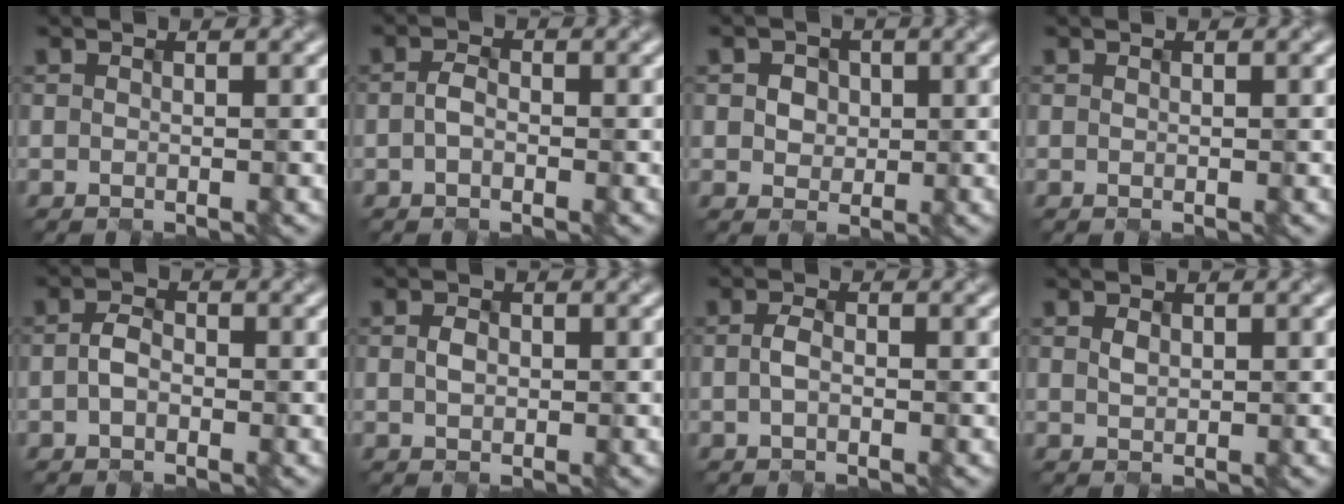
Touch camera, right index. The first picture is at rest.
{"total": 1.3, "force": [-0.6, 0.8, 0.8], "torque": [-0.021, 0.001, -0.010]}
{"total": 2.9, "force": [1.1, 2.4, 1.2], "torque": [-0.030, 0.017, 0.011]}
{"total": 0.0}
{"total": 1.7, "force": [-0.6, 1.2, 1.1], "torque": [-0.025, 0.001, -0.010]}
{"total": 0.8, "force": [-0.2, 0.7, 0.4], "torque": [-0.013, -0.001, 0.003]}
{"total": 1.1, "force": [-0.4, 0.5, 0.8], "torque": [-0.023, -0.001, -0.005]}
{"total": 0.0}